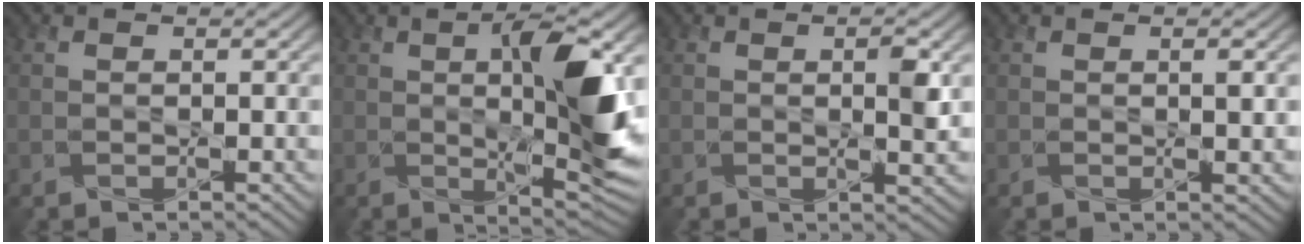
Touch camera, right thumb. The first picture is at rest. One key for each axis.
{"total": 10.3, "fx": 0.9, "fy": 2.7, "fz": 9.9, "tx": -0.162, "ty": -0.006, "tz": 0.020}
{"total": 2.7, "fx": 0.5, "fy": 0.5, "fz": 2.6, "tx": -0.045, "ty": -0.003, "tz": 0.009}
{"total": 1.3, "fx": 0.2, "fy": 0.2, "fz": 1.3, "tx": -0.023, "ty": 0.001, "tz": 0.003}